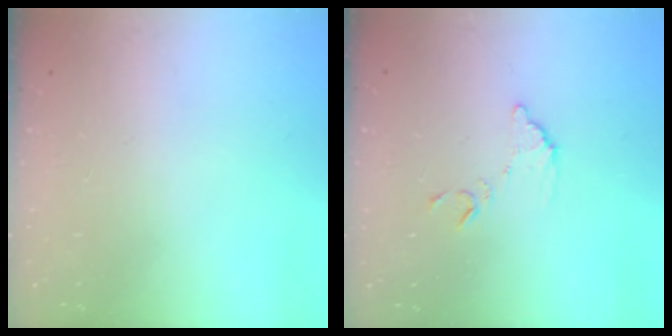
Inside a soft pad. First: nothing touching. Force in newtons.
{"total": 8.4, "press": 8.4, "slide": 0.4}